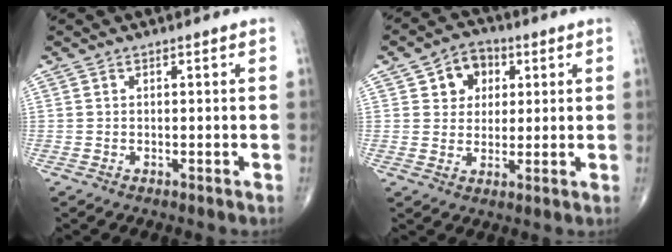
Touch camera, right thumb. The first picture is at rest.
{"total": 7.3, "force": [2.5, 6.1, 3.3], "torque": [-0.013, -0.003, 0.034]}